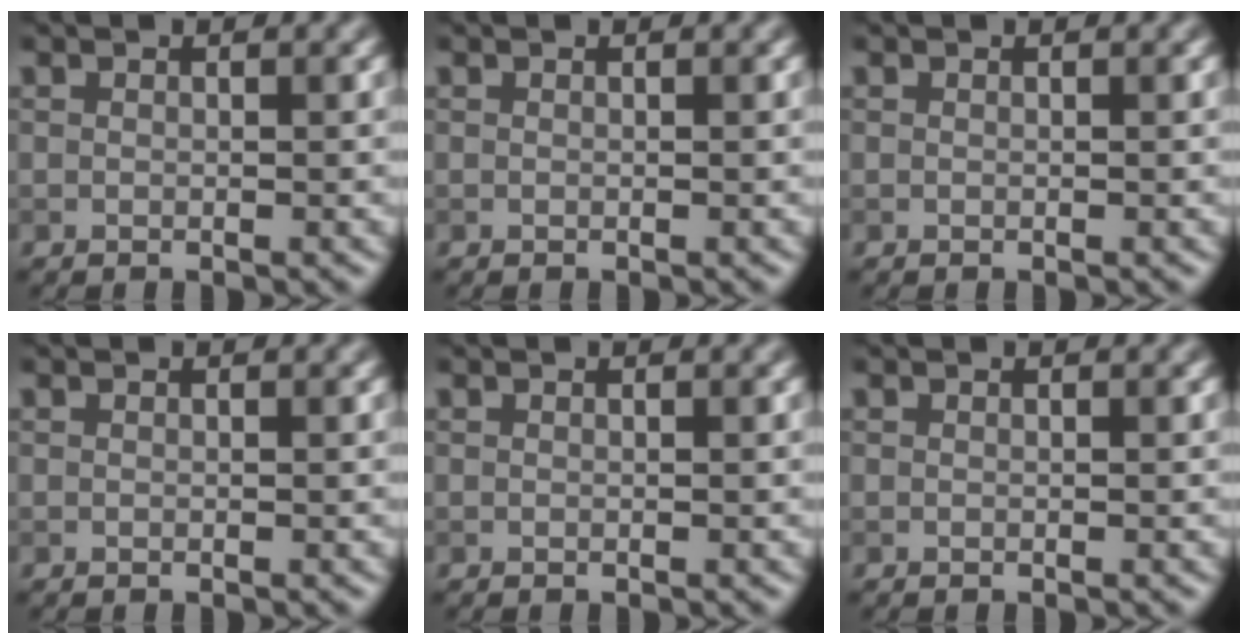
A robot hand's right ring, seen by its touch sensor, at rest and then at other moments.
{"total": 0.0}
{"total": 0.0}
{"total": 0.0}
{"total": 0.0}
{"total": 0.0}